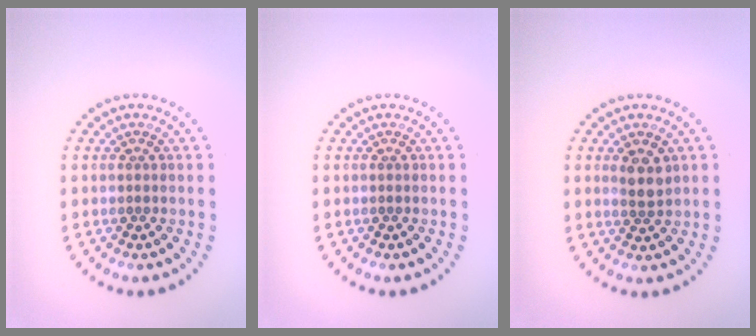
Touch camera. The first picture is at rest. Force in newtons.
{"total": 0.0}
{"total": 2.1, "press": 1.9, "slide": 0.8}